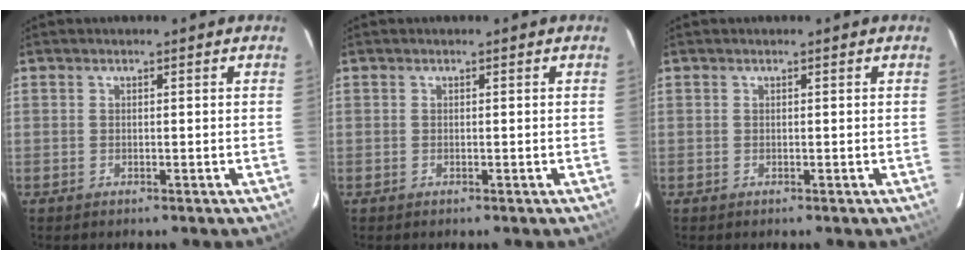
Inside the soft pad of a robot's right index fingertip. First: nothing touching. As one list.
[{"total": 0.0}, {"total": 0.0}]